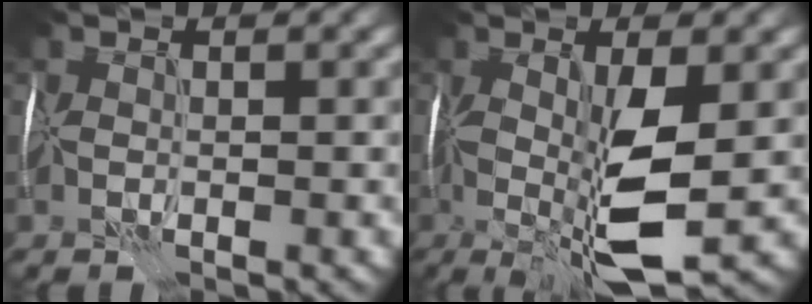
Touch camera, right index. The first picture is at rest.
{"total": 7.6, "force": [-0.6, 2.0, 7.3], "torque": [-0.149, -0.008, -0.012]}